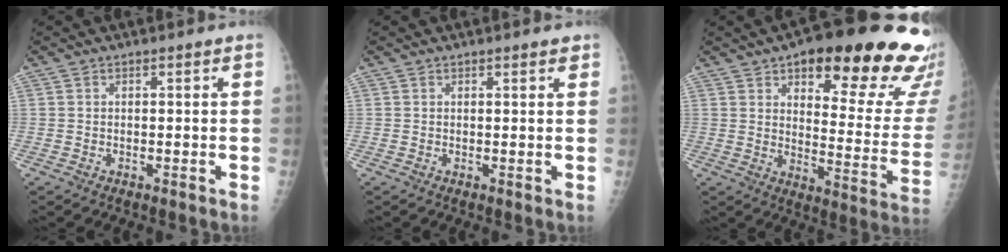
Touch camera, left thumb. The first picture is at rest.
{"total": 1.3, "force": [0.9, 0.3, 0.8], "torque": [-0.010, -0.003, 0.010]}
{"total": 27.0, "force": [16.3, 8.9, 19.7], "torque": [-0.207, -0.066, 0.210]}